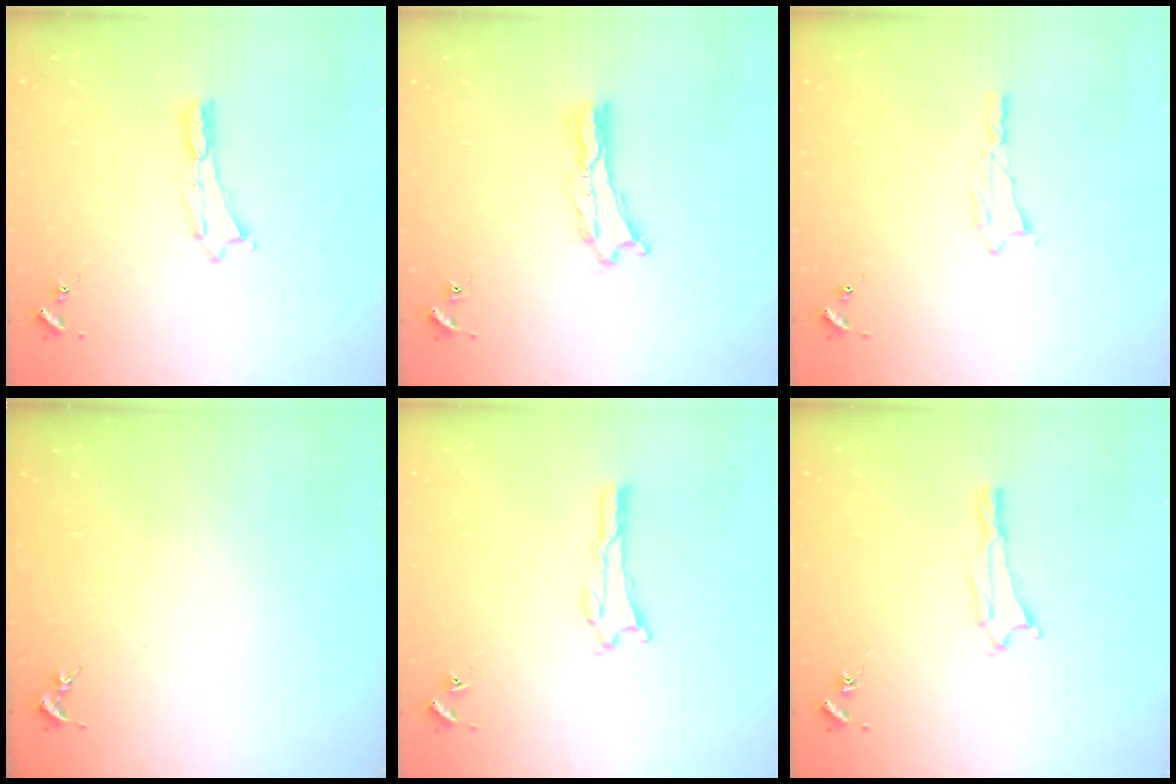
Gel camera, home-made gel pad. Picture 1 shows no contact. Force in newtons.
{"total": 0.7, "press": 0.6, "slide": 0.2}
{"total": 0.9, "press": 0.9, "slide": 0.2}
{"total": 0.0}
{"total": 1.1, "press": 1.0, "slide": 0.1}
{"total": 1.0, "press": 1.0, "slide": 0.1}